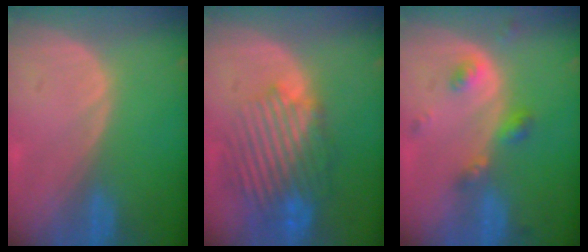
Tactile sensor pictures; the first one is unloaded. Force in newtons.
{"total": 10.2, "press": 9.3, "slide": 4.1}
{"total": 4.7, "press": 4.2, "slide": 2.1}